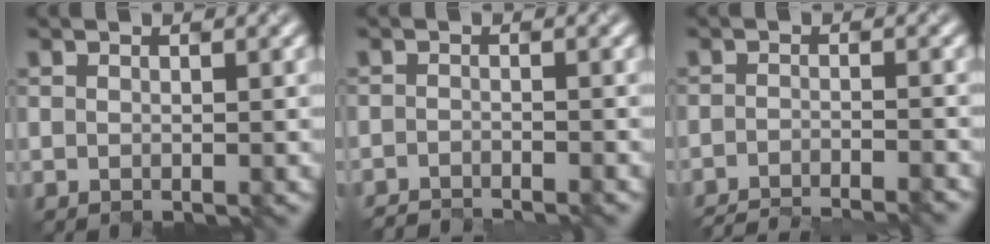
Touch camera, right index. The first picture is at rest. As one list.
[{"total": 2.0, "force": [-2.0, -0.1, -0.1], "torque": [0.013, -0.005, -0.035]}, {"total": 6.0, "force": [-5.8, 0.5, 1.5], "torque": [-0.010, -0.006, -0.080]}]